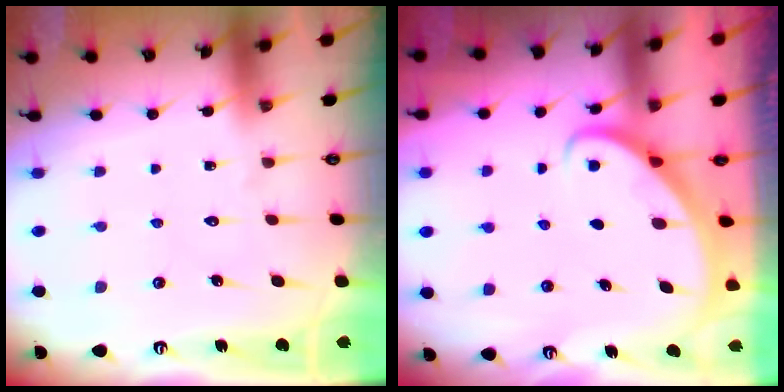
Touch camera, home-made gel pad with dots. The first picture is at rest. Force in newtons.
{"total": 2.7, "press": 2.7, "slide": 0.1}